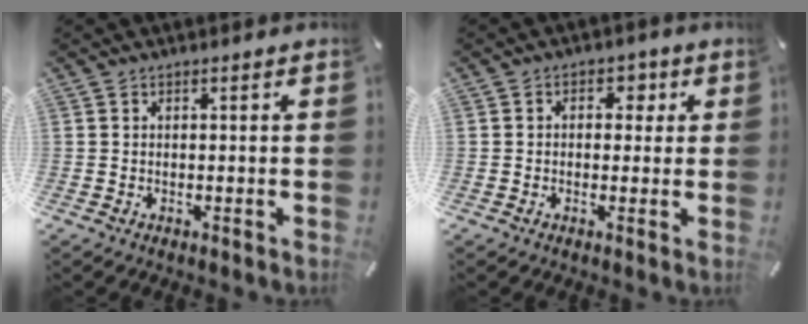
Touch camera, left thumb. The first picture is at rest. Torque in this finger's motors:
{"motor_torque": [0.22, -0.20, 0.15, 0.03, -0.05]}